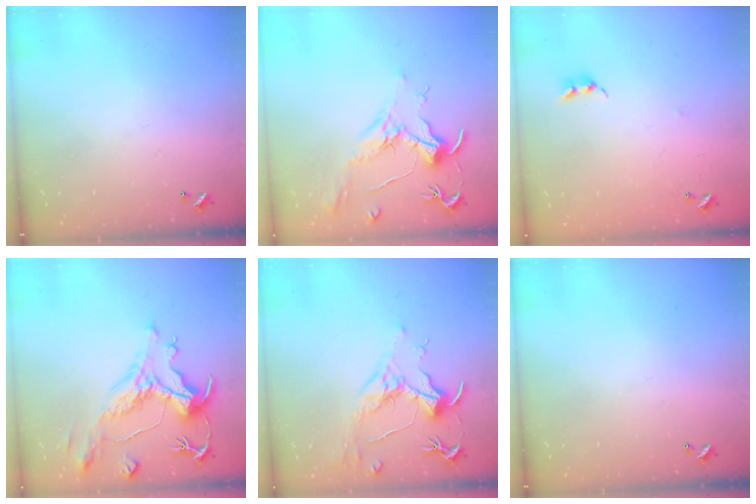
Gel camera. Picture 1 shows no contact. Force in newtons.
{"total": 1.9, "press": 1.7, "slide": 0.9}
{"total": 7.4, "press": 7.4, "slide": 0.5}
{"total": 1.9, "press": 0.8, "slide": 1.7}
{"total": 1.6, "press": 1.4, "slide": 0.7}
{"total": 0.0}